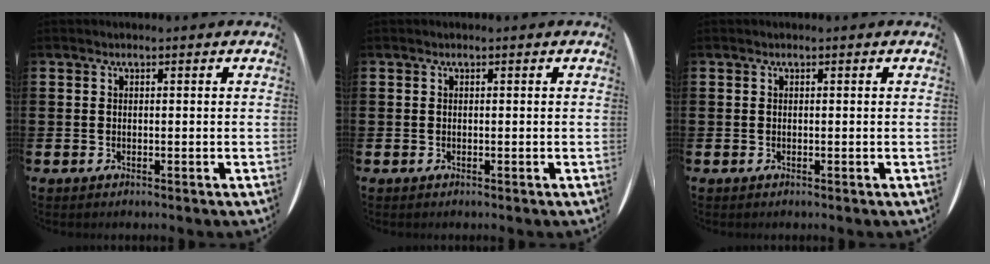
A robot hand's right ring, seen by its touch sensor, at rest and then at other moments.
{"total": 0.0}
{"total": 0.0}